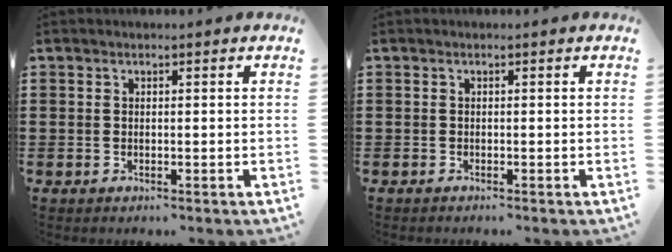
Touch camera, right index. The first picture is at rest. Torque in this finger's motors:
{"motor_torque": [0.60, 0.51, 0.03, 0.02]}